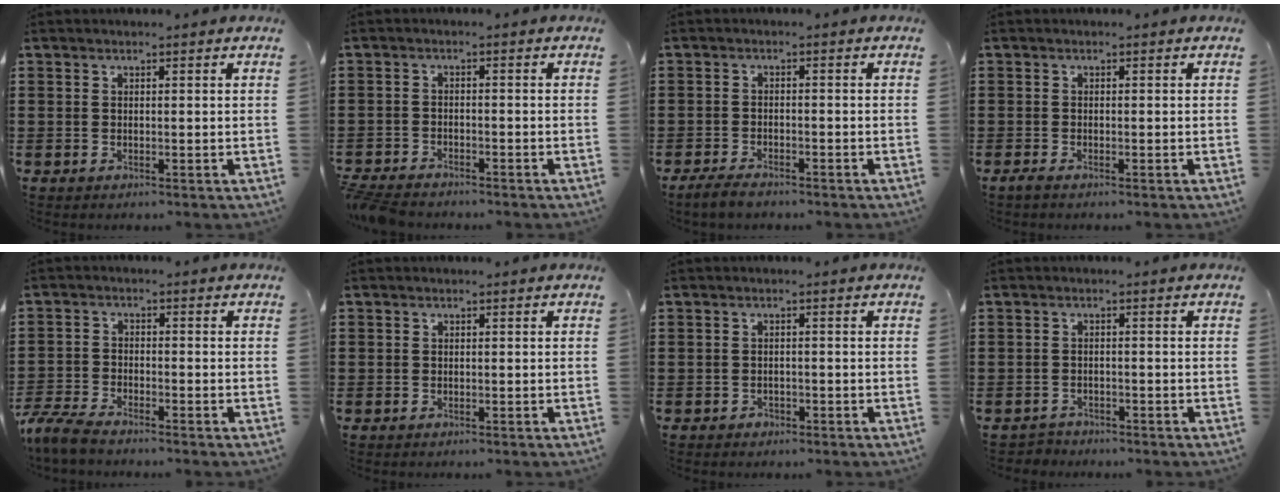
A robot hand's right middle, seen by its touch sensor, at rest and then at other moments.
{"total": 3.0, "force": [-2.9, 0.5, 0.4], "torque": [-0.025, -0.003, -0.067]}
{"total": 2.5, "force": [-2.1, 0.7, 1.1], "torque": [-0.035, -0.002, -0.045]}
{"total": 0.7, "force": [-0.5, 0.0, 0.5], "torque": [-0.011, -0.004, -0.008]}
{"total": 4.4, "force": [-4.0, 0.6, 1.5], "torque": [-0.054, -0.009, -0.086]}
{"total": 0.6, "force": [-0.2, 0.6, 0.1], "torque": [-0.002, 0.004, -0.004]}
{"total": 0.8, "force": [-0.6, 0.5, 0.0], "torque": [-0.004, 0.000, -0.014]}
{"total": 1.5, "force": [-1.4, 0.3, -0.2], "torque": [-0.002, 0.000, -0.032]}